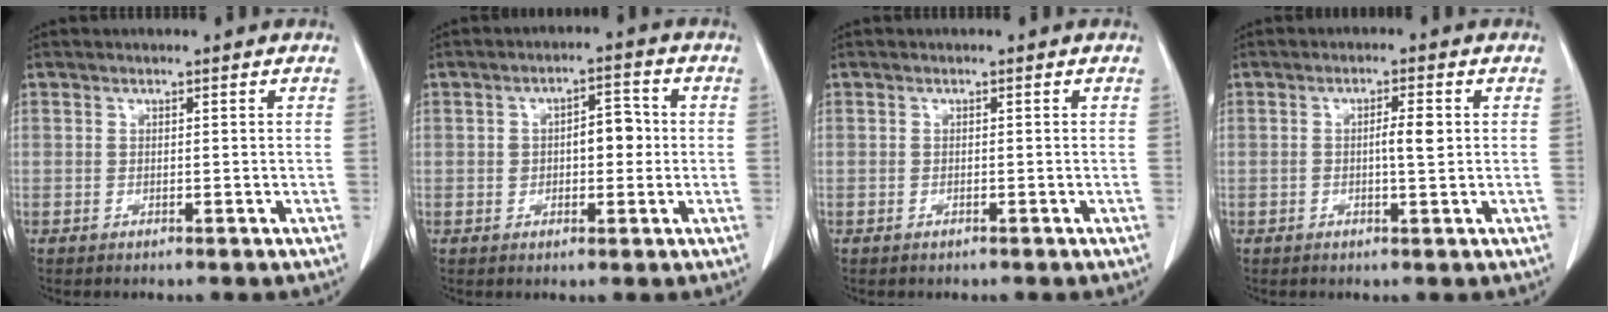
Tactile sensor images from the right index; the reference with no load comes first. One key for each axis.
{"total": 5.3, "fx": 0.2, "fy": 2.7, "fz": 4.5, "tx": -0.067, "ty": 0.017, "tz": 0.006}
{"total": 0.0}
{"total": 3.0, "fx": 0.2, "fy": 0.4, "fz": 3.0, "tx": -0.051, "ty": 0.000, "tz": 0.003}